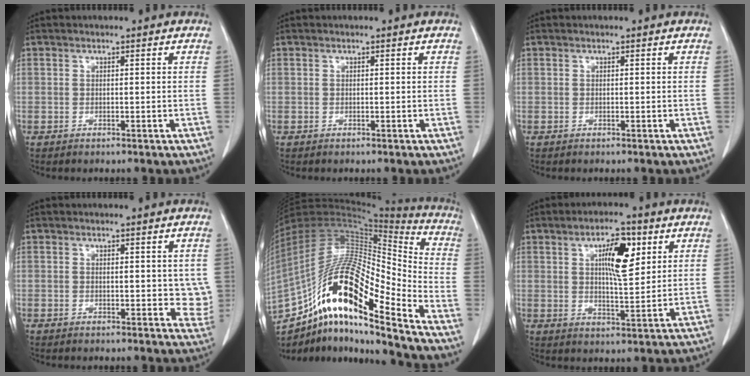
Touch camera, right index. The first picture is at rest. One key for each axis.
{"total": 0.0}
{"total": 0.0}
{"total": 4.4, "fx": 0.7, "fy": 2.2, "fz": 3.7, "tx": -0.027, "ty": -0.009, "tz": 0.006}
{"total": 24.2, "fx": -14.6, "fy": 4.5, "fz": 18.8, "tx": -0.360, "ty": 0.004, "tz": -0.260}
{"total": 8.3, "fx": 3.1, "fy": 2.4, "fz": 7.3, "tx": -0.122, "ty": 0.005, "tz": 0.052}